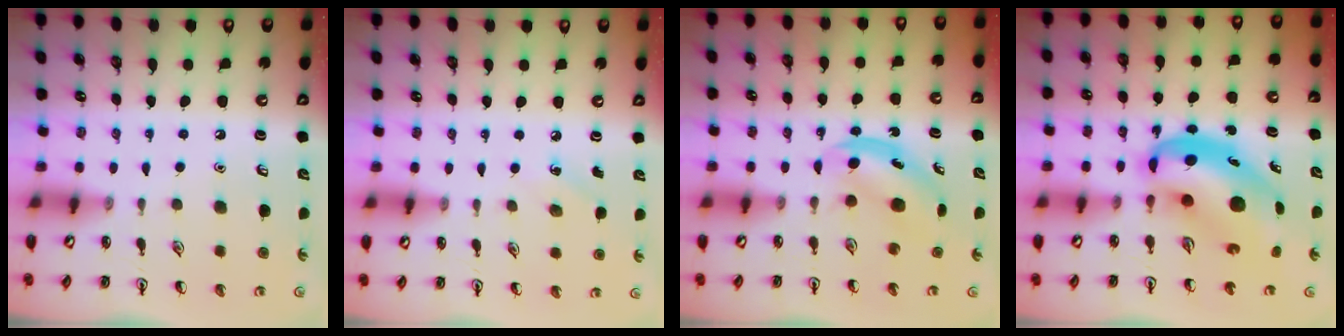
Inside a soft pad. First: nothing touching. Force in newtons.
{"total": 3.0, "press": 2.8, "slide": 1.1}
{"total": 5.0, "press": 4.9, "slide": 0.7}
{"total": 9.2, "press": 8.8, "slide": 2.6}